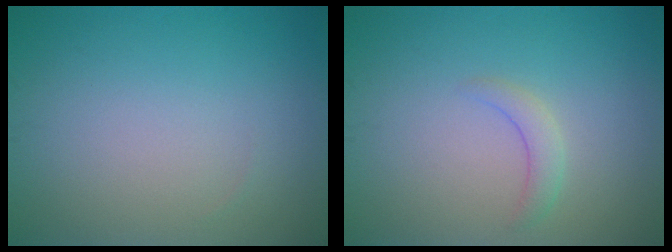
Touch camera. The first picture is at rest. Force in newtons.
{"total": 1.5, "press": 1.5, "slide": 0.3}